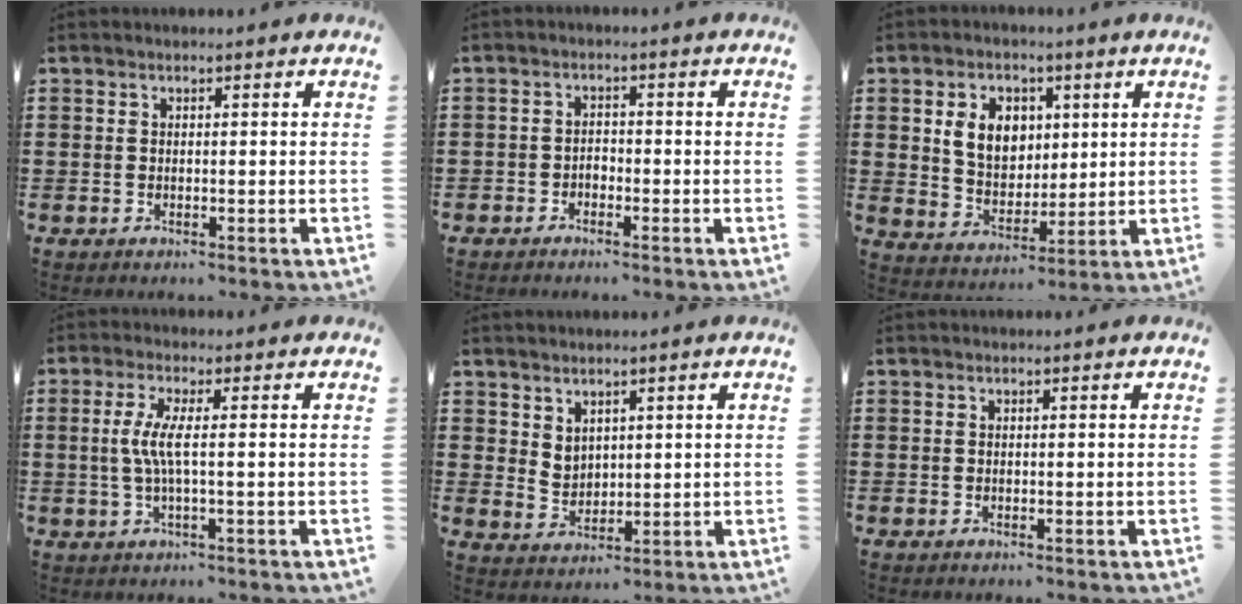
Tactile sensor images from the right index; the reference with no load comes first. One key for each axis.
{"total": 1.7, "fx": -1.4, "fy": 0.8, "fz": 0.3, "tx": -0.012, "ty": 0.003, "tz": -0.031}
{"total": 7.6, "fx": 2.2, "fy": 5.9, "fz": 4.3, "tx": -0.091, "ty": 0.015, "tz": 0.036}
{"total": 4.6, "fx": -0.1, "fy": 0.3, "fz": 4.6, "tx": -0.106, "ty": -0.011, "tz": -0.012}
{"total": 3.3, "fx": 2.6, "fy": 2.0, "fz": 0.4, "tx": -0.019, "ty": 0.004, "tz": 0.050}
{"total": 0.0}